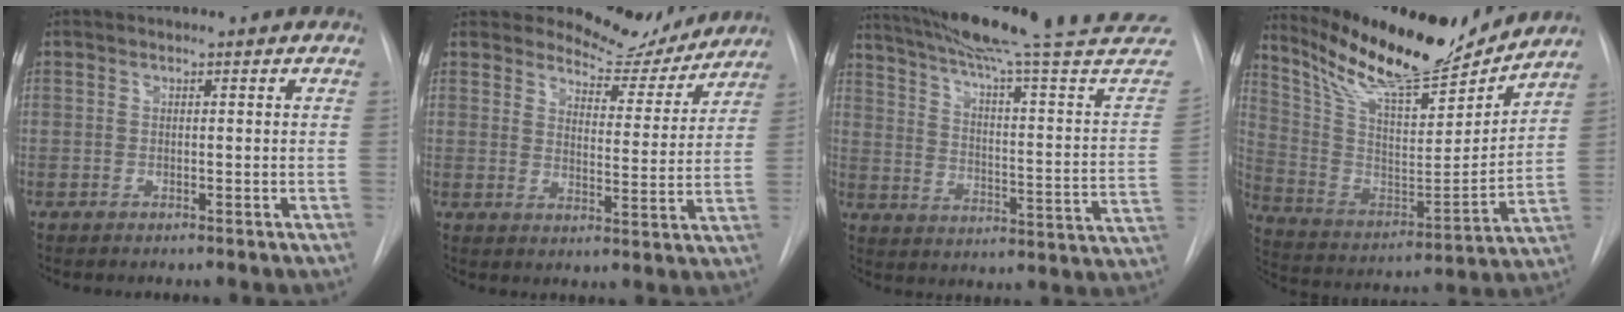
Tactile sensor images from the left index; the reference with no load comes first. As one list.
[{"total": 8.3, "force": [7.9, 2.5, 0.5], "torque": [0.001, -0.029, 0.101]}, {"total": 28.9, "force": [24.7, -0.8, 15.0], "torque": [-0.232, -0.080, 0.327]}, {"total": 20.1, "force": [17.9, 2.9, 8.7], "torque": [-0.166, -0.027, 0.301]}]